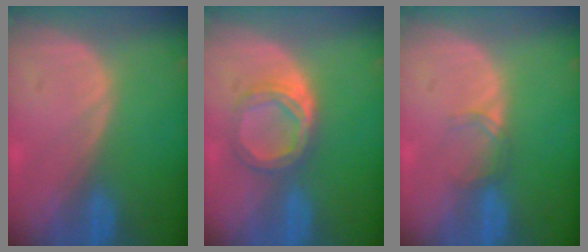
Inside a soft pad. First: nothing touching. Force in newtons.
{"total": 5.5, "press": 5.0, "slide": 2.4}
{"total": 1.9, "press": 1.9, "slide": 0.3}